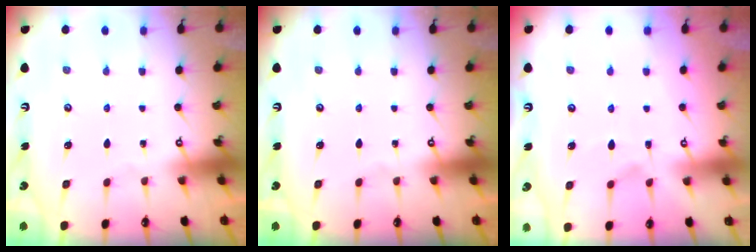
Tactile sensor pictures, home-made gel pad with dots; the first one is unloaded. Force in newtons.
{"total": 0.0}
{"total": 1.7, "press": 1.3, "slide": 1.1}